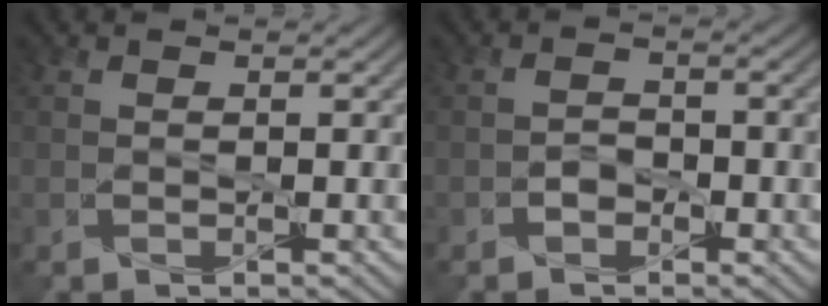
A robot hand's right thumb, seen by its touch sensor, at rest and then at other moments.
{"total": 1.1, "force": [-1.1, -0.1, 0.3], "torque": [0.001, 0.006, -0.021]}